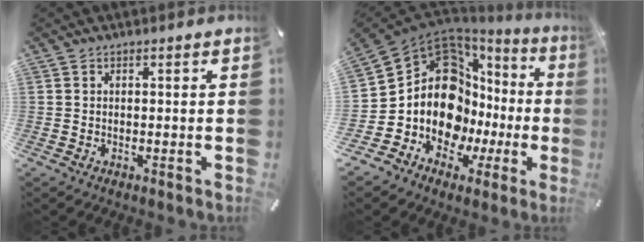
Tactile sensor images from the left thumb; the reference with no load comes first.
{"total": 16.6, "force": [1.7, 12.8, 10.4], "torque": [-0.209, -0.056, 0.036]}